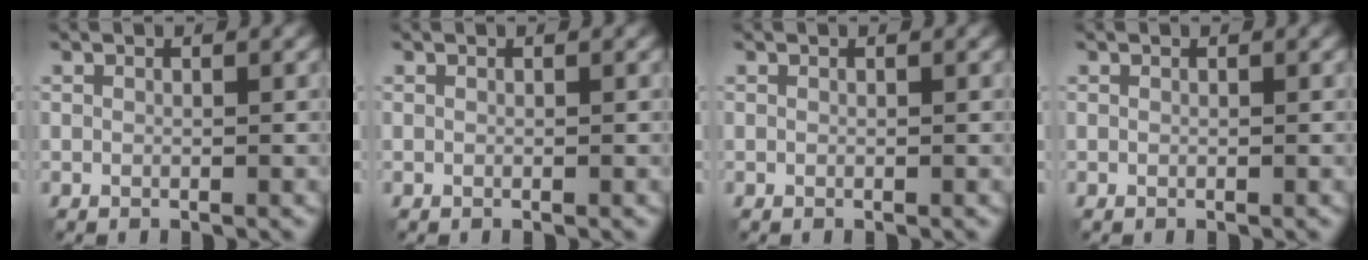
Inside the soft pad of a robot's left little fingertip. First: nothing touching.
{"total": 0.0}
{"total": 0.0}
{"total": 0.0}